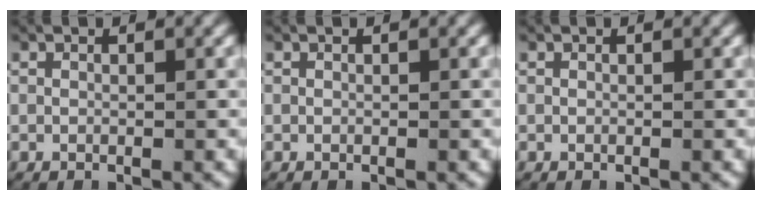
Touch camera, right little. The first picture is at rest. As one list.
[{"total": 0.0}, {"total": 0.0}]